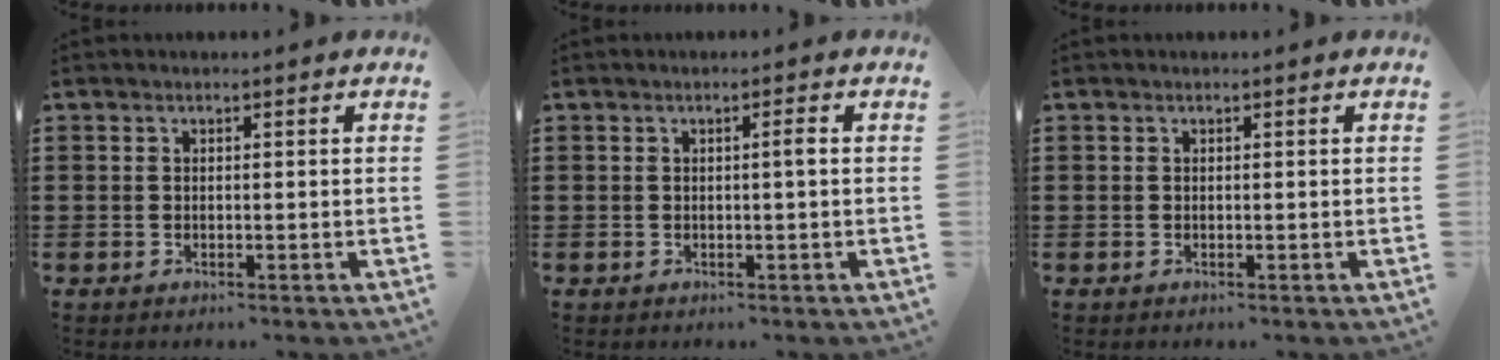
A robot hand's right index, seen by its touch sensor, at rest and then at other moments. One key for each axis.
{"total": 1.2, "fx": 0.0, "fy": -0.2, "fz": 1.2, "tx": -0.021, "ty": 0.000, "tz": -0.003}
{"total": 0.0}